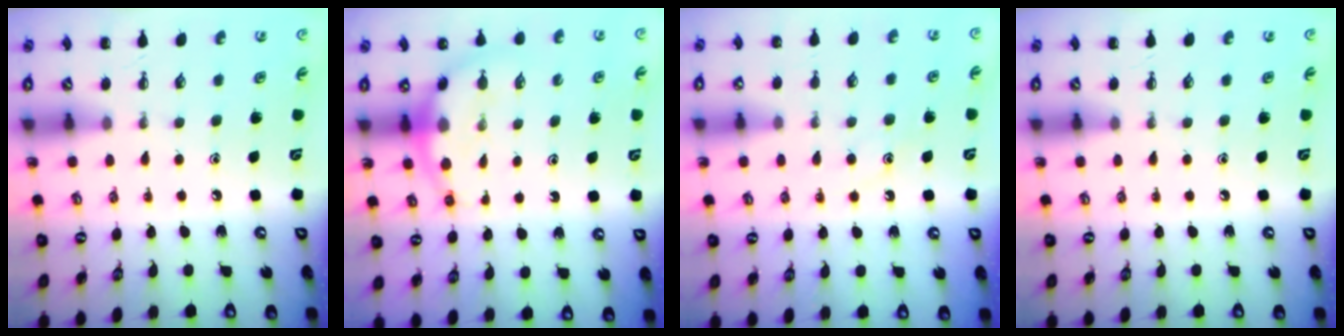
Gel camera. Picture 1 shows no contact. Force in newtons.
{"total": 7.3, "press": 7.2, "slide": 1.3}
{"total": 9.6, "press": 9.5, "slide": 1.4}
{"total": 0.0}